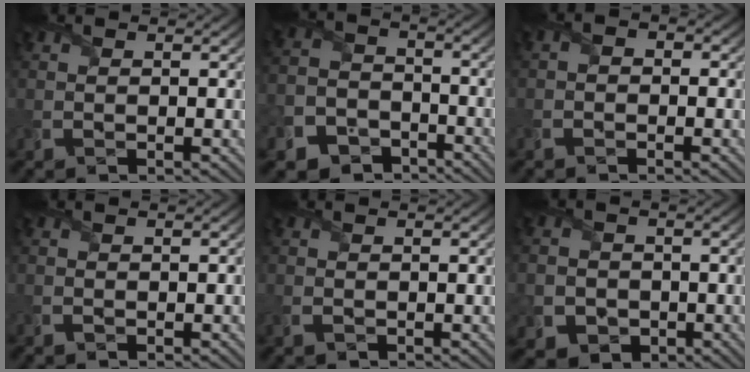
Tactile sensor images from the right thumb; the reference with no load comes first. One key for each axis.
{"total": 8.5, "fx": -5.8, "fy": 5.6, "fz": 2.6, "tx": -0.069, "ty": -0.023, "tz": -0.116}
{"total": 1.7, "fx": -0.8, "fy": 1.3, "fz": 0.8, "tx": -0.011, "ty": 0.004, "tz": -0.025}
{"total": 0.6, "fx": -0.6, "fy": 0.0, "fz": 0.1, "tx": 0.000, "ty": -0.002, "tz": -0.012}
{"total": 0.8, "fx": -0.5, "fy": 0.4, "fz": 0.4, "tx": -0.010, "ty": -0.001, "tz": -0.012}
{"total": 5.5, "fx": -2.2, "fy": 4.8, "fz": 1.6, "tx": -0.054, "ty": -0.012, "tz": -0.056}